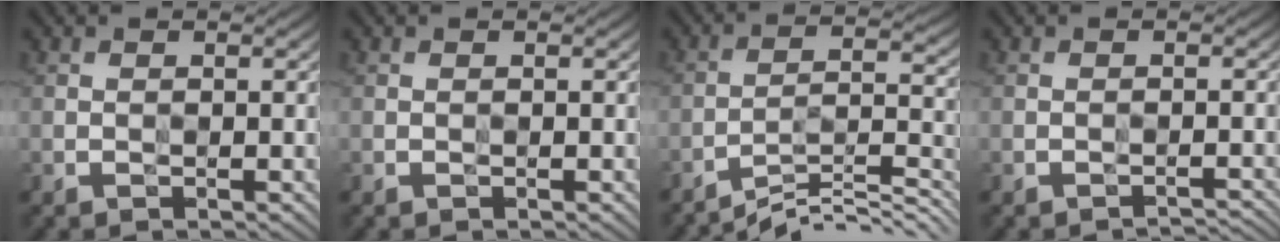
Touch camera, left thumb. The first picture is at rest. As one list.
[{"total": 0.0}, {"total": 9.5, "force": [-8.4, 1.2, 4.4], "torque": [-0.058, 0.005, -0.145]}, {"total": 2.2, "force": [-2.2, 0.3, 0.2], "torque": [0.006, -0.004, -0.027]}]